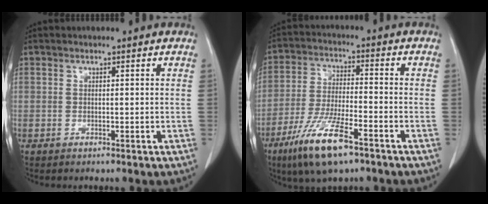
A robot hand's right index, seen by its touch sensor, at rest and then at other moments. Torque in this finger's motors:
{"motor_torque": [1.27, -0.87, 0.60, 0.20]}